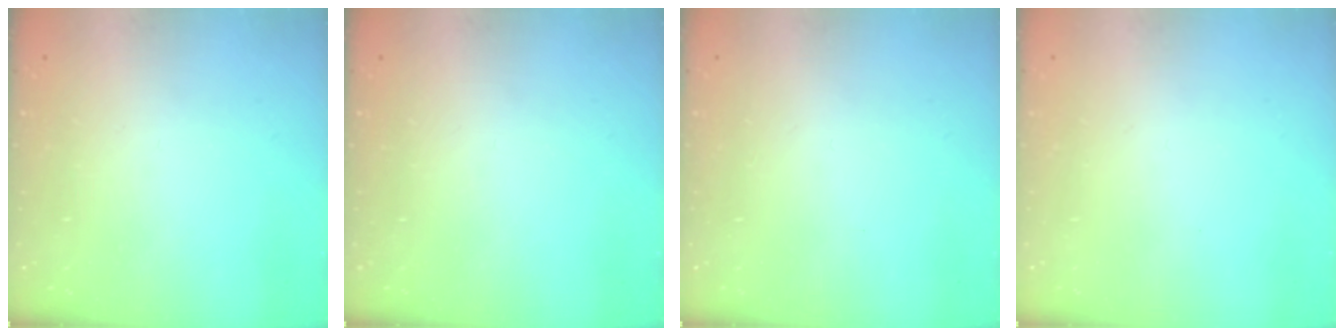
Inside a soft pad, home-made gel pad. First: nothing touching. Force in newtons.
{"total": 0.0}
{"total": 1.6, "press": 1.6, "slide": 0.1}
{"total": 1.7, "press": 1.6, "slide": 0.1}